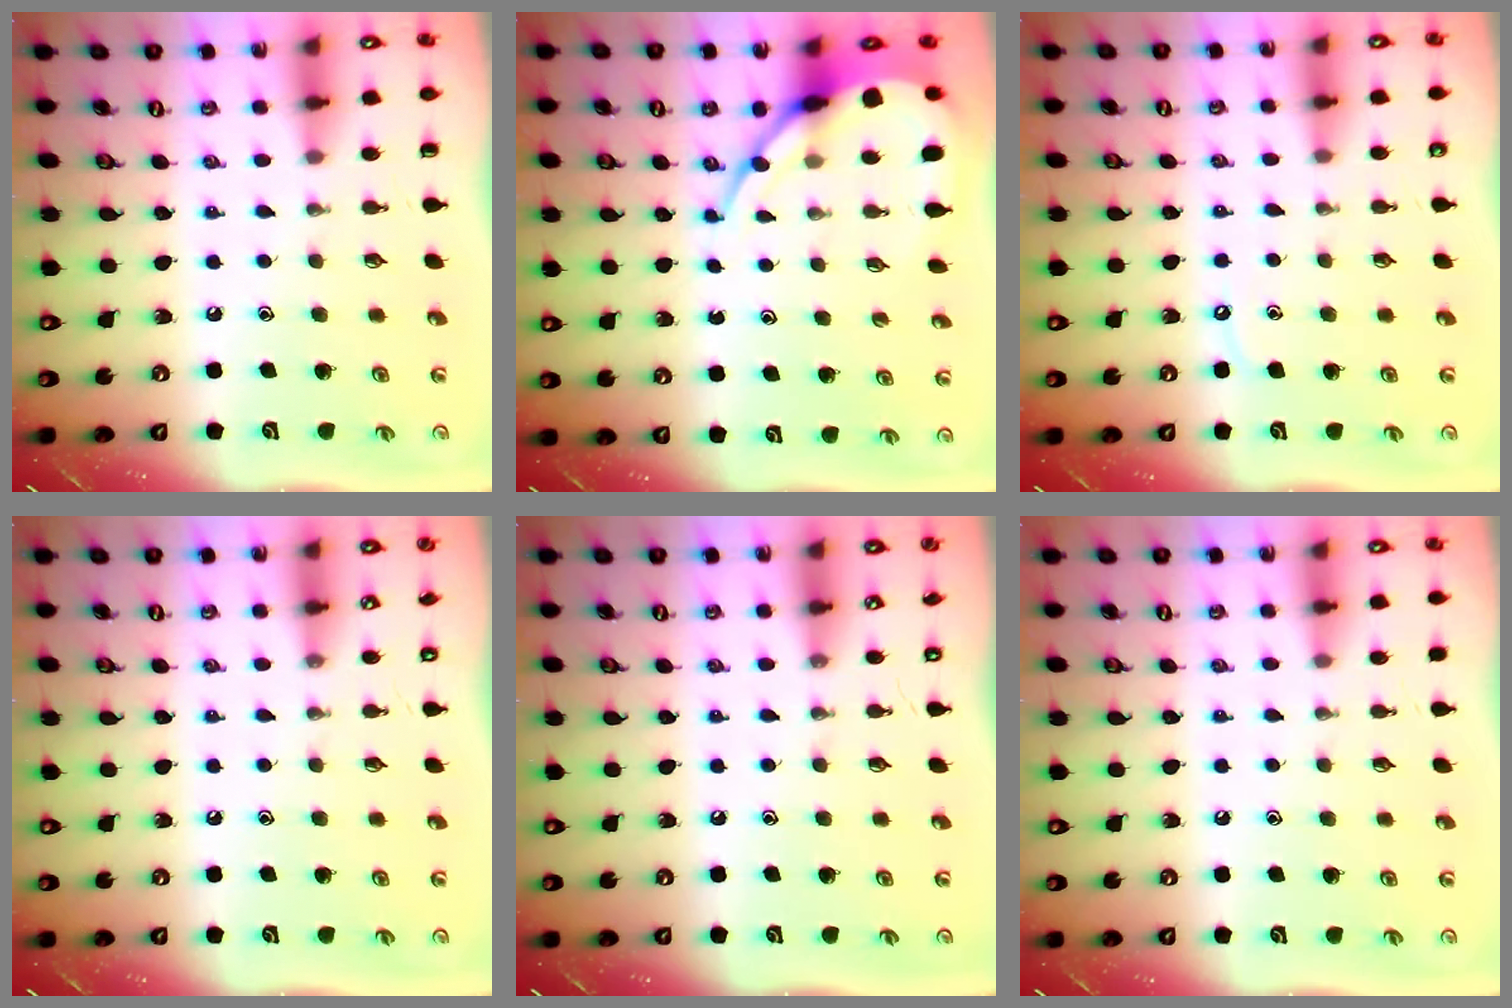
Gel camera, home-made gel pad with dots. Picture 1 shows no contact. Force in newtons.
{"total": 10.6, "press": 10.5, "slide": 1.1}
{"total": 3.4, "press": 3.4, "slide": 0.4}
{"total": 0.0}
{"total": 0.0}
{"total": 2.8, "press": 2.8, "slide": 0.4}